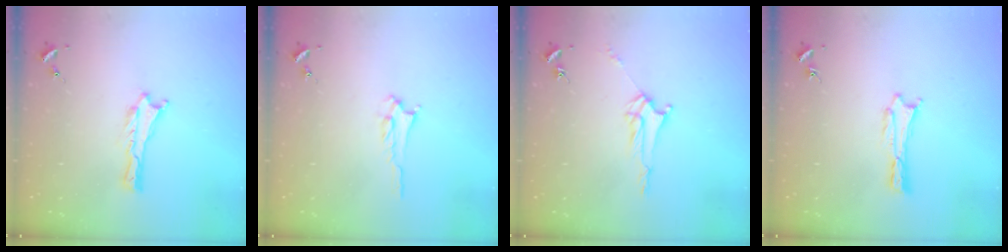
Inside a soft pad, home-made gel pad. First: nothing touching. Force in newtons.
{"total": 2.2, "press": 2.2, "slide": 0.3}
{"total": 3.0, "press": 3.0, "slide": 0.3}
{"total": 0.7, "press": 0.7, "slide": 0.1}